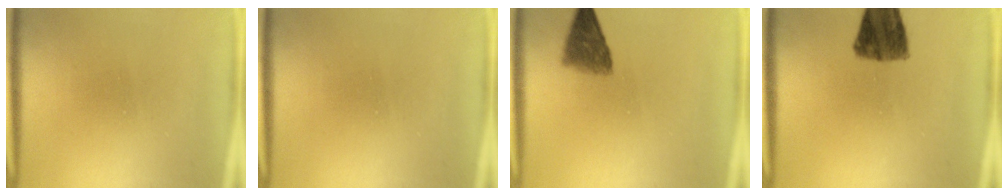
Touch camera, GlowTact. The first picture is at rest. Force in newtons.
{"total": 0.0}
{"total": 5.5}
{"total": 8.4}